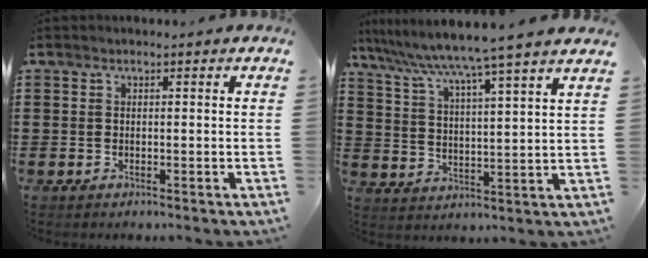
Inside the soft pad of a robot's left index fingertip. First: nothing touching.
{"total": 6.2, "force": [5.3, -1.6, 2.7], "torque": [-0.077, -0.046, 0.081]}